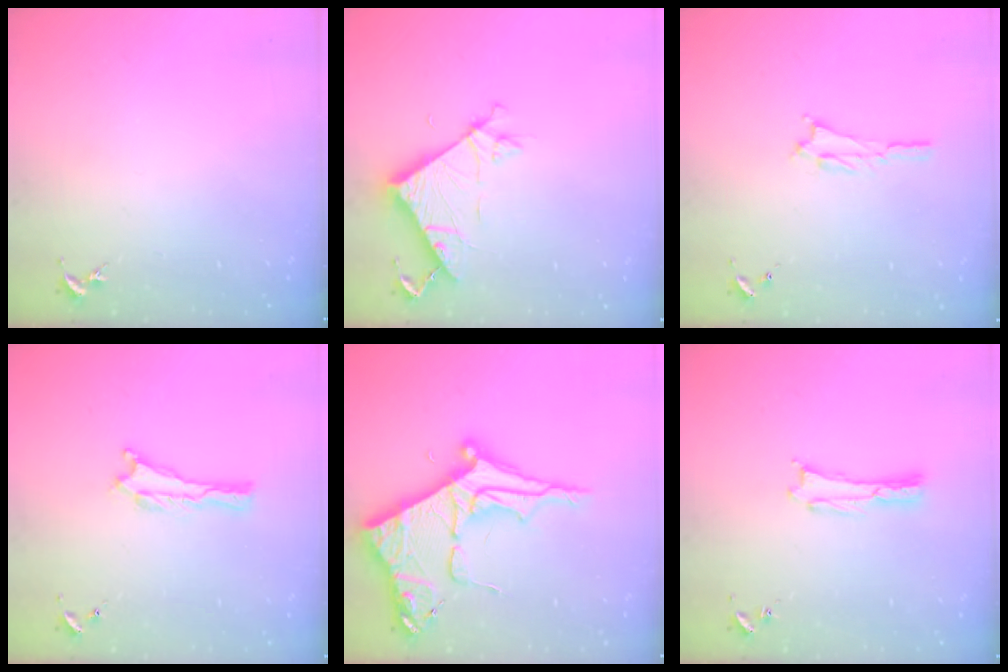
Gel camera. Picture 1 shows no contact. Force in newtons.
{"total": 7.2, "press": 7.2, "slide": 0.4}
{"total": 1.1, "press": 1.1, "slide": 0.2}
{"total": 0.0}
{"total": 10.1, "press": 10.1, "slide": 1.1}
{"total": 0.0}